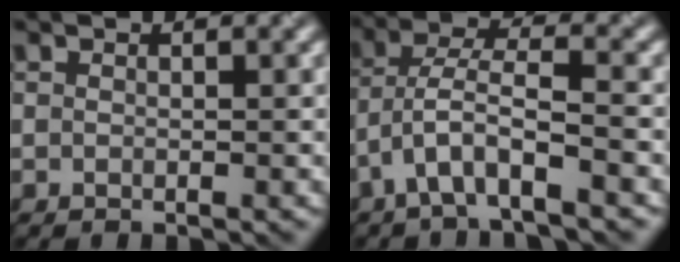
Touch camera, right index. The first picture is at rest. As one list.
[{"total": 4.6, "force": [-2.4, 1.0, 3.7], "torque": [-0.070, 0.019, -0.051]}]